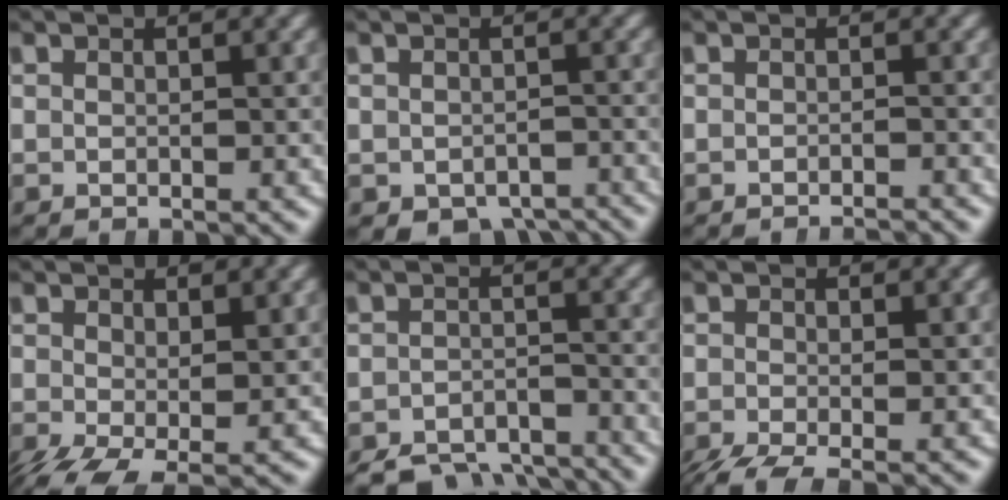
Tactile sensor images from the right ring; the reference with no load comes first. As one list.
[{"total": 5.8, "force": [-4.8, 2.8, 1.7], "torque": [-0.010, -0.022, -0.068]}, {"total": 1.7, "force": [-1.7, -0.1, 0.0], "torque": [0.001, -0.002, -0.031]}, {"total": 3.8, "force": [-1.9, 1.7, 2.8], "torque": [-0.042, -0.024, -0.018]}, {"total": 6.9, "force": [-6.3, 2.1, 1.6], "torque": [-0.008, -0.020, -0.106]}, {"total": 4.8, "force": [-3.2, 2.4, 2.7], "torque": [-0.057, -0.029, -0.040]}]